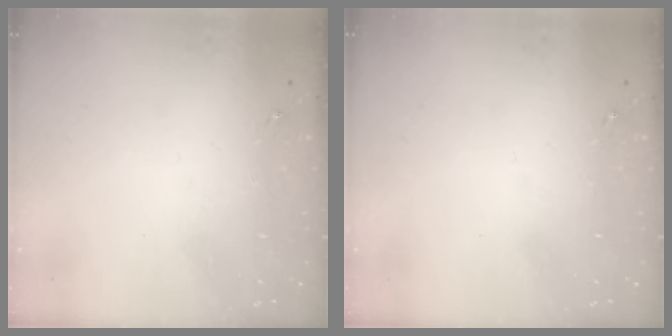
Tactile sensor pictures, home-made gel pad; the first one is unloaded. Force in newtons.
{"total": 0.0}